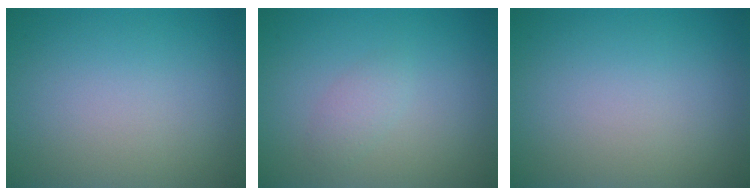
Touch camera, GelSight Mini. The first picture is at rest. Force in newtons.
{"total": 1.2, "press": 1.2, "slide": 0.0}
{"total": 0.0}